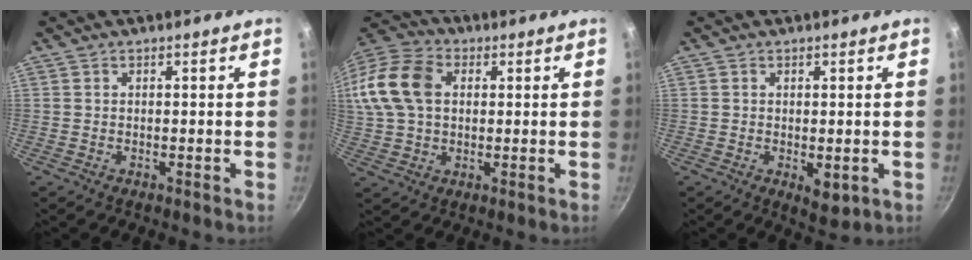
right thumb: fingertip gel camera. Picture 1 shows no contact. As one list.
[{"total": 18.9, "force": [3.8, 13.7, 12.4], "torque": [-0.275, 0.032, 0.058]}, {"total": 3.4, "force": [-0.5, 1.7, 2.8], "torque": [-0.039, -0.009, -0.001]}]